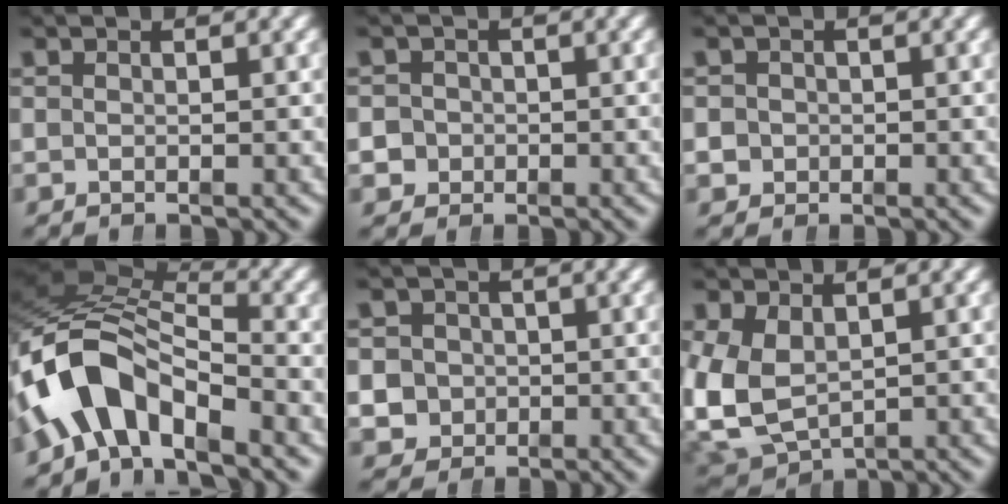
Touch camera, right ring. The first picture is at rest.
{"total": 4.0, "force": [-0.9, 3.8, 0.7], "torque": [-0.023, -0.014, -0.016]}
{"total": 2.5, "force": [-0.6, 2.5, 0.3], "torque": [-0.014, -0.008, -0.009]}
{"total": 8.2, "force": [-0.8, 5.5, 6.0], "torque": [-0.153, -0.014, -0.012]}
{"total": 6.4, "force": [-1.0, 6.1, 1.9], "torque": [-0.045, -0.019, -0.015]}
{"total": 8.9, "force": [-1.1, 7.8, 4.3], "torque": [-0.136, -0.046, 0.001]}